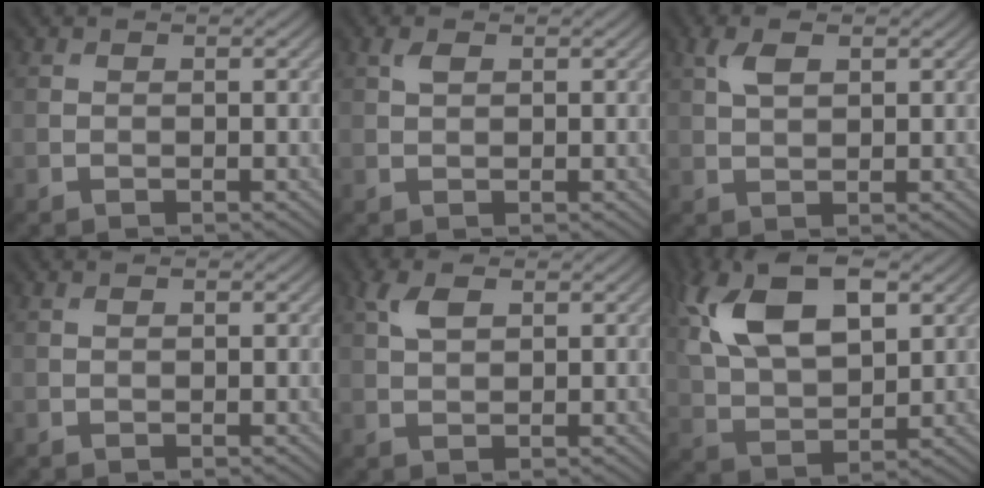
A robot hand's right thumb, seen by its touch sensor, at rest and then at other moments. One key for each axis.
{"total": 1.3, "fx": 0.7, "fy": 0.6, "fz": 1.0, "tx": -0.025, "ty": 0.002, "tz": 0.013}
{"total": 3.3, "fx": 1.5, "fy": 1.5, "fz": 2.5, "tx": -0.059, "ty": 0.004, "tz": 0.031}
{"total": 0.6, "fx": 0.4, "fy": 0.2, "fz": 0.5, "tx": -0.010, "ty": 0.002, "tz": 0.006}
{"total": 3.4, "fx": 1.6, "fy": 1.7, "fz": 2.5, "tx": -0.060, "ty": 0.005, "tz": 0.033}
{"total": 13.5, "fx": 5.5, "fy": 7.0, "fz": 10.2, "tx": -0.227, "ty": 0.014, "tz": 0.103}